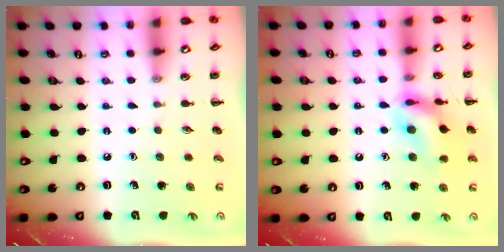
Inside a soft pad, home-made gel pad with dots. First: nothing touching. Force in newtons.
{"total": 14.0, "press": 13.9, "slide": 1.5}